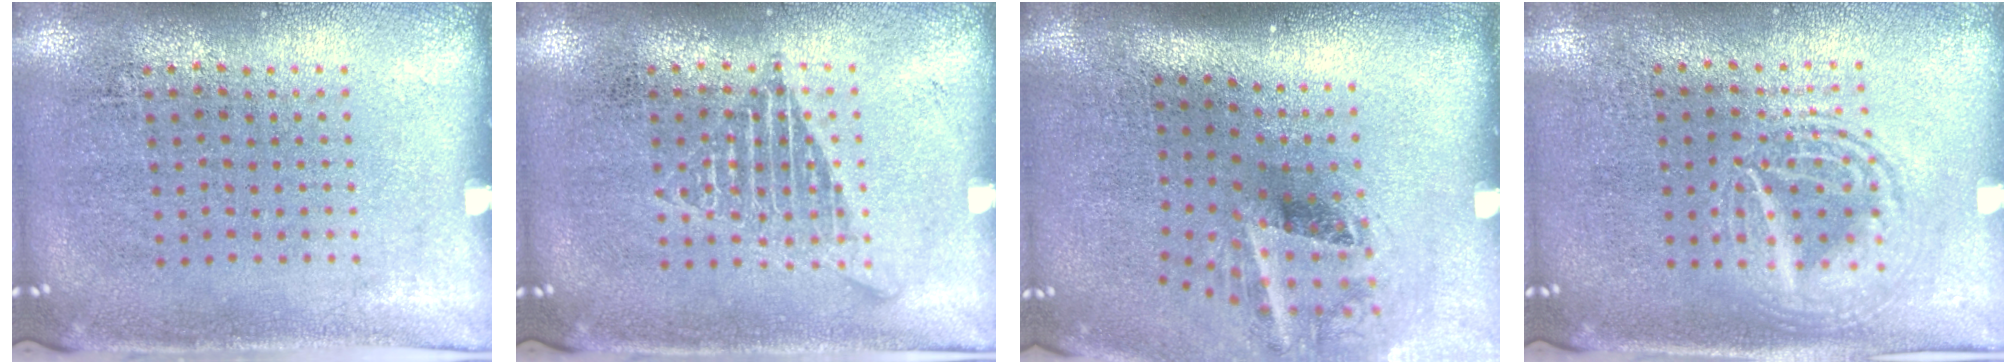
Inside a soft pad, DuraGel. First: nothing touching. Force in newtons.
{"total": 1.7, "press": 1.7, "slide": 0.1}
{"total": 1.9, "press": 1.2, "slide": 1.5}
{"total": 2.7, "press": 2.7, "slide": 0.3}